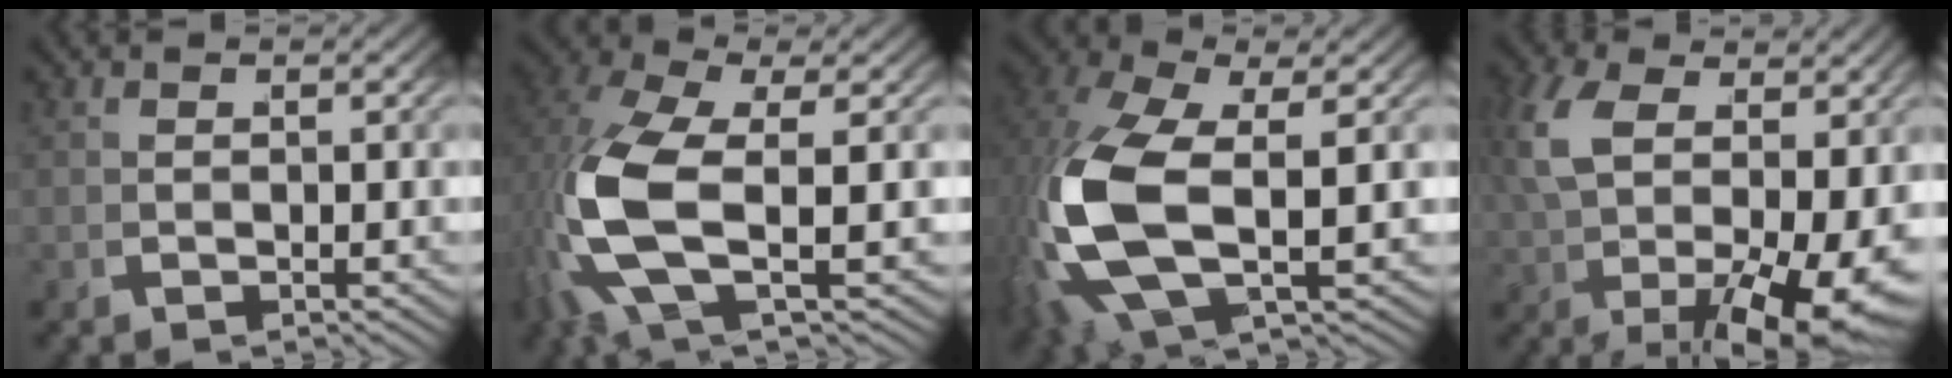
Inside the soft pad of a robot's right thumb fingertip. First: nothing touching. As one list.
[{"total": 9.0, "force": [0.9, 4.2, 7.9], "torque": [-0.215, -0.020, 0.027]}, {"total": 9.9, "force": [0.5, 5.3, 8.3], "torque": [-0.230, -0.029, 0.031]}, {"total": 8.3, "force": [0.2, 3.7, 7.4], "torque": [-0.133, -0.020, 0.021]}]